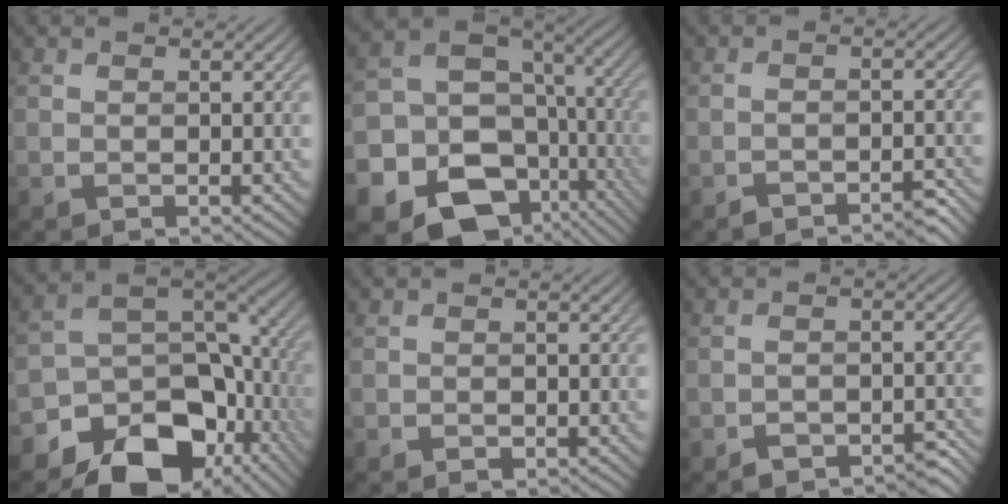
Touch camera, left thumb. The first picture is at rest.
{"total": 22.1, "force": [-9.0, 18.1, 8.8], "torque": [-0.186, -0.054, -0.127]}
{"total": 3.1, "force": [-2.7, 0.5, 1.5], "torque": [-0.024, 0.006, -0.044]}
{"total": 16.4, "force": [-9.0, 10.8, 8.5], "torque": [-0.177, -0.035, -0.125]}
{"total": 0.9, "force": [-0.6, 0.7, 0.3], "torque": [-0.003, -0.003, -0.010]}
{"total": 4.2, "force": [-3.4, 1.5, 2.1], "torque": [-0.032, 0.002, -0.049]}